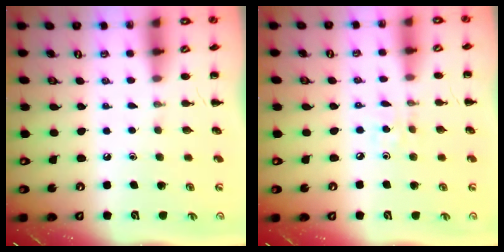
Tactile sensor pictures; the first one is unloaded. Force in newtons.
{"total": 1.8, "press": 1.7, "slide": 0.6}